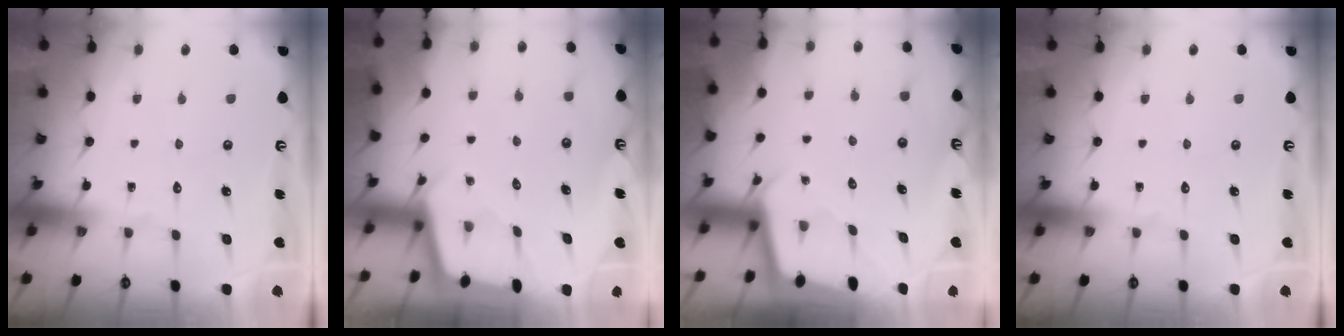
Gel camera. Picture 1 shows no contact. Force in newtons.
{"total": 1.8, "press": 1.8, "slide": 0.2}
{"total": 2.1, "press": 2.1, "slide": 0.1}
{"total": 0.0}